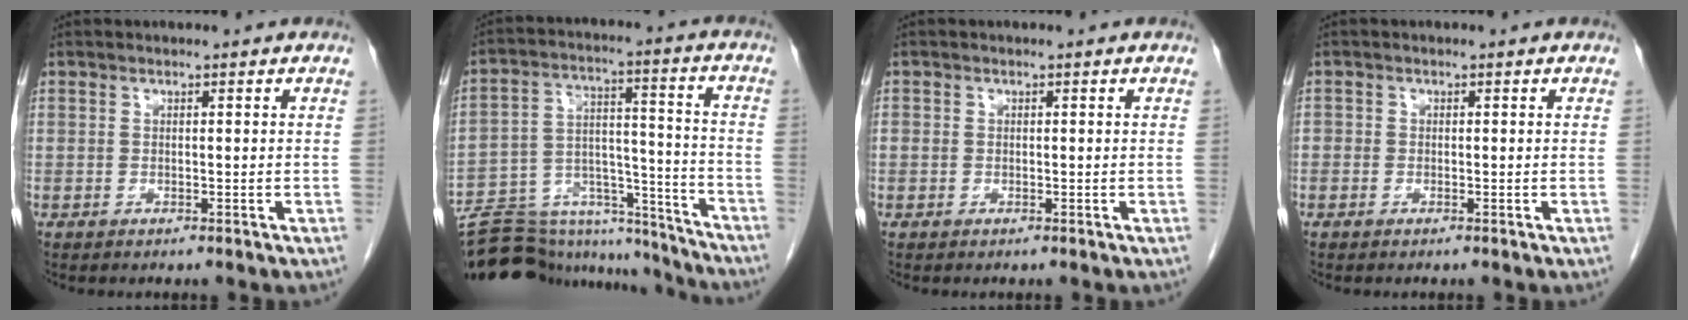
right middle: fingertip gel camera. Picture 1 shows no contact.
{"total": 23.6, "force": [-21.3, 6.9, 7.2], "torque": [-0.145, 0.023, -0.316]}
{"total": 0.6, "force": [0.0, 0.6, 0.1], "torque": [0.007, 0.005, -0.002]}
{"total": 0.9, "force": [-0.3, 0.8, 0.2], "torque": [0.003, 0.005, -0.008]}